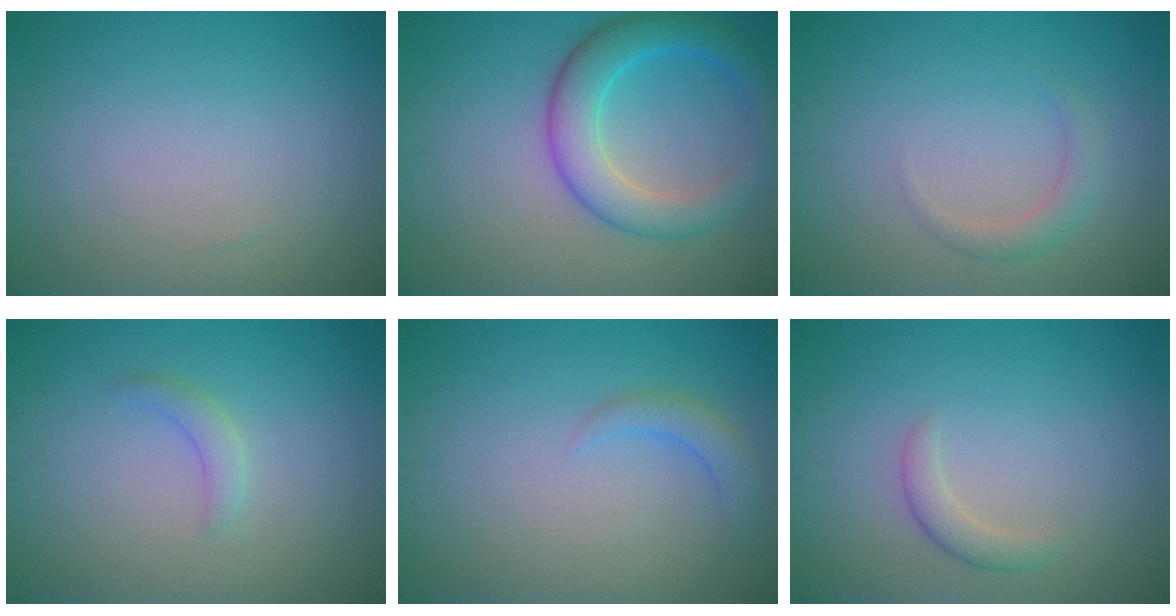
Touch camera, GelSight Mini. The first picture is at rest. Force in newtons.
{"total": 5.7, "press": 5.7, "slide": 0.2}
{"total": 1.6, "press": 1.6, "slide": 0.1}
{"total": 1.4, "press": 1.4, "slide": 0.1}
{"total": 1.8, "press": 1.8, "slide": 0.3}
{"total": 1.6, "press": 1.6, "slide": 0.1}